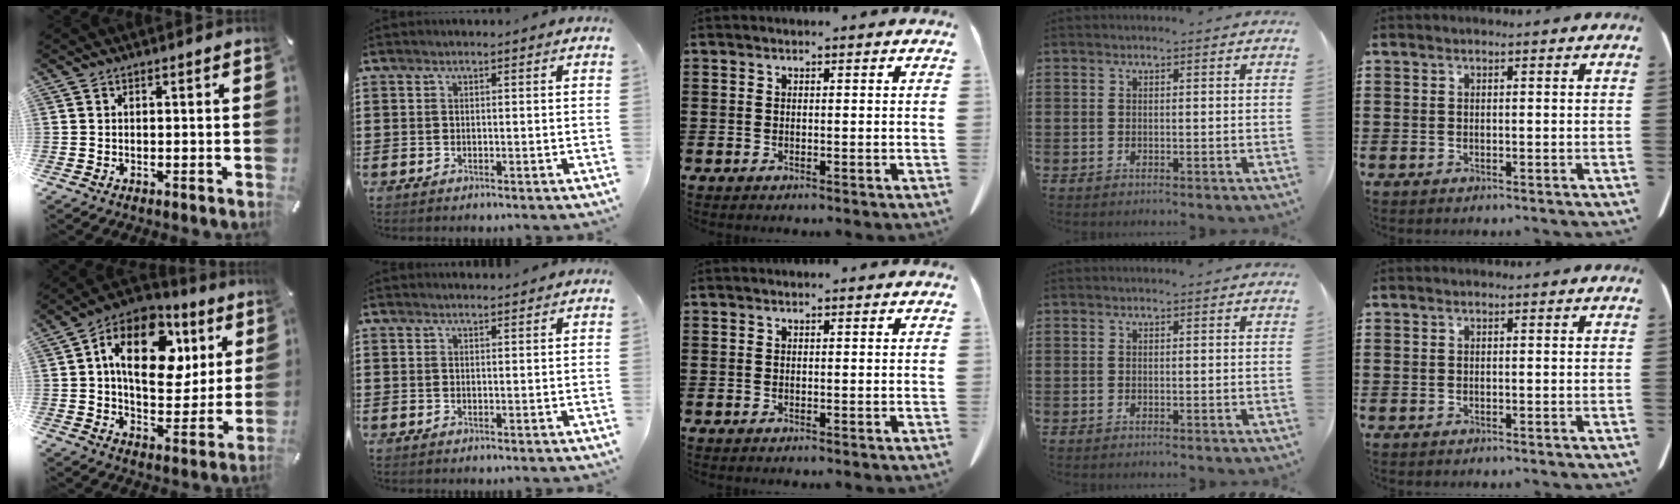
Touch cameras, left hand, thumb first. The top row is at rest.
{"thumb": {"total": 18.9, "force": [6.8, 12.1, 12.9], "torque": [-0.209, -0.016, 0.116]}, "index": {"total": 1.0, "force": [1.0, 0.0, 0.1], "torque": [-0.004, -0.002, 0.019]}}